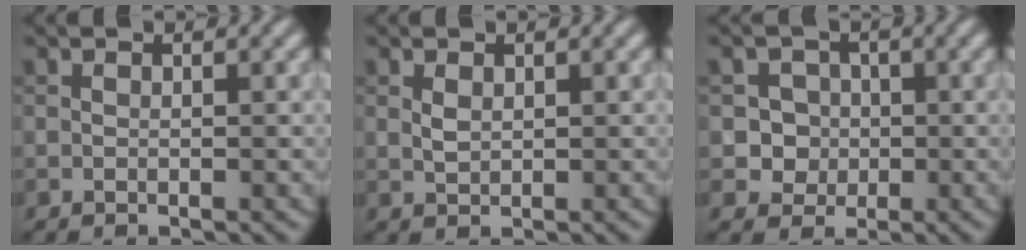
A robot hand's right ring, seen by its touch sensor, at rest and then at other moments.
{"total": 0.9, "force": [0.4, 0.5, 0.7], "torque": [-0.019, -0.001, 0.013]}
{"total": 3.1, "force": [-0.1, 3.0, 0.7], "torque": [0.013, 0.009, -0.006]}